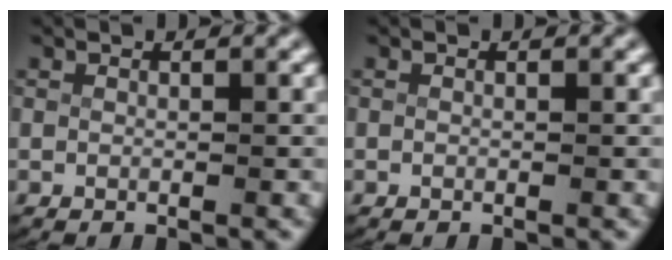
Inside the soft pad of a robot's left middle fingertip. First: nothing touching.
{"total": 0.0}